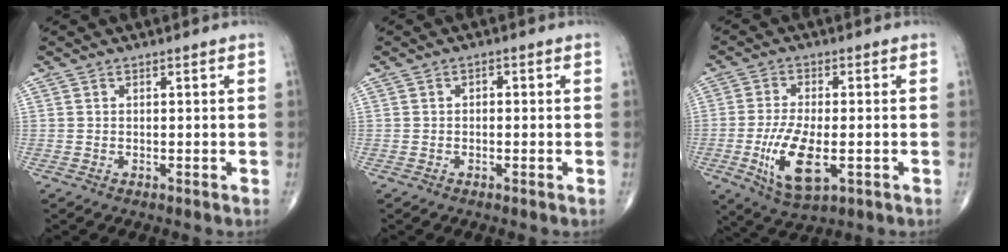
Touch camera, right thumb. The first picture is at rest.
{"total": 0.9, "force": [-0.1, 0.7, 0.6], "torque": [0.001, 0.004, -0.007]}
{"total": 10.9, "force": [-2.8, 4.6, 9.4], "torque": [-0.183, -0.007, -0.045]}